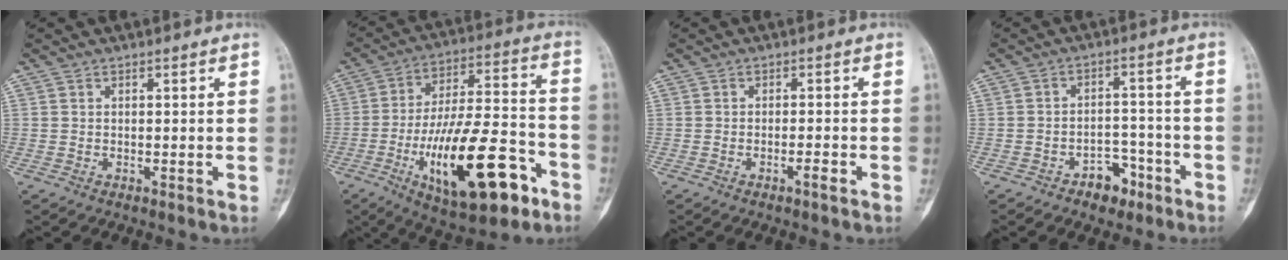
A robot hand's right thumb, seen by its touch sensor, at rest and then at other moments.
{"total": 23.7, "force": [-9.9, 8.7, 19.7], "torque": [-0.333, 0.044, -0.150]}
{"total": 1.8, "force": [-1.0, 0.2, 1.4], "torque": [-0.028, 0.005, -0.019]}
{"total": 6.0, "force": [-3.7, 3.9, 2.6], "torque": [-0.014, 0.040, -0.054]}